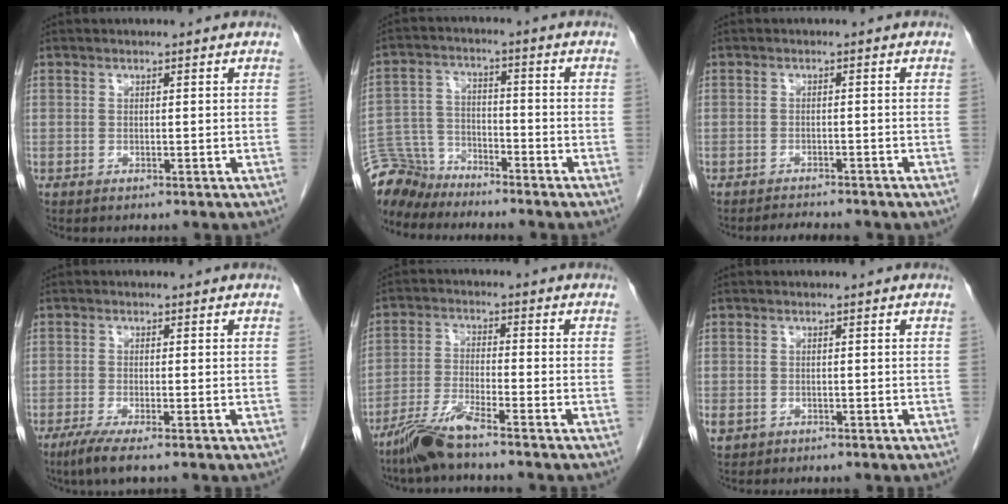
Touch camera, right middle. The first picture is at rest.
{"total": 8.2, "force": [-7.9, 2.1, -0.1], "torque": [-0.007, 0.006, -0.156]}
{"total": 3.9, "force": [-3.6, 0.6, 1.3], "torque": [-0.021, -0.004, -0.047]}
{"total": 3.5, "force": [-2.2, 0.1, 2.7], "torque": [-0.053, -0.012, -0.044]}
{"total": 6.4, "force": [-5.2, -0.2, 3.7], "torque": [-0.082, -0.021, -0.106]}
{"total": 1.5, "force": [-0.6, 1.2, 0.6], "torque": [-0.014, 0.003, -0.003]}